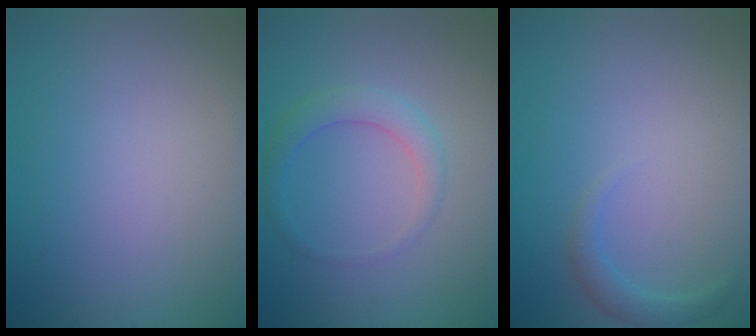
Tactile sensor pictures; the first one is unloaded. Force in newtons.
{"total": 2.4, "press": 2.4, "slide": 0.1}
{"total": 1.5, "press": 1.5, "slide": 0.2}